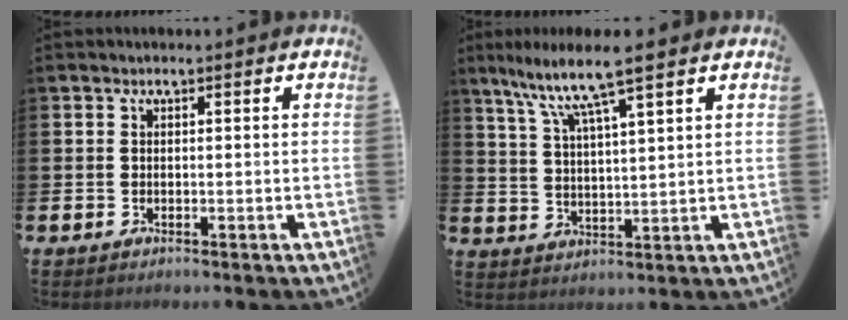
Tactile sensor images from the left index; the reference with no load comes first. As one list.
[{"total": 7.9, "force": [6.3, 0.4, 4.8], "torque": [-0.116, -0.023, 0.108]}]